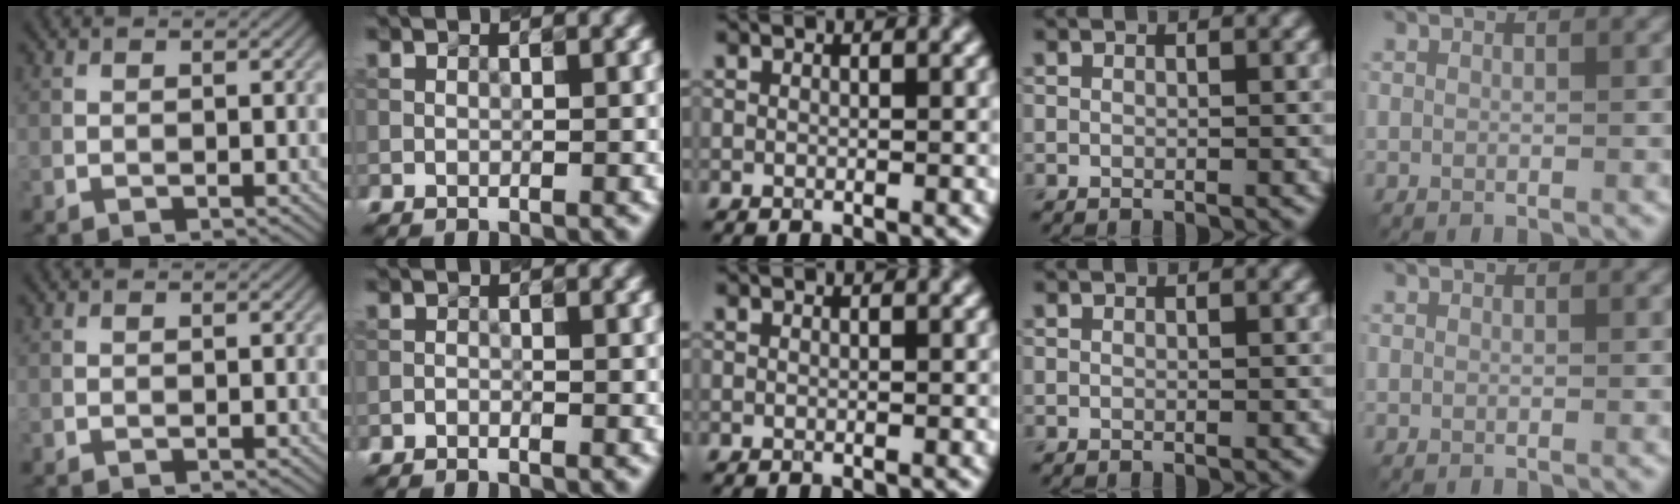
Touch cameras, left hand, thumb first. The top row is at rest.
{"index": {"total": 0.7, "force": [-0.6, 0.0, 0.1], "torque": [-0.004, -0.001, -0.015]}}